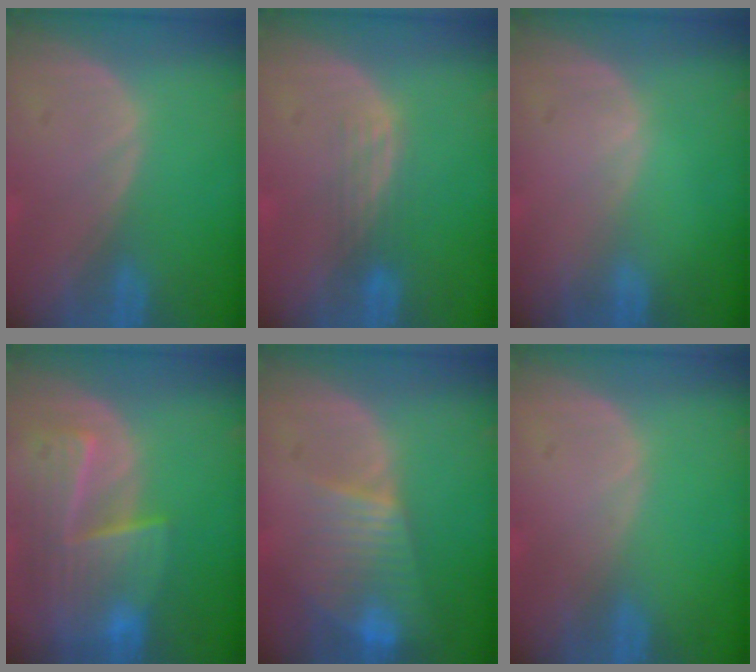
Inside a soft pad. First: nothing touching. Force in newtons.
{"total": 3.1, "press": 2.7, "slide": 1.5}
{"total": 0.0}
{"total": 9.4, "press": 8.3, "slide": 4.2}
{"total": 8.1, "press": 7.0, "slide": 4.2}
{"total": 0.0}